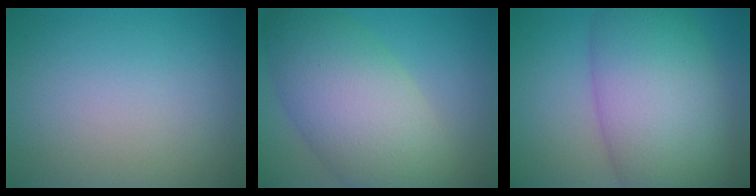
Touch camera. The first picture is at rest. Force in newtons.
{"total": 9.6, "press": 9.6, "slide": 0.7}
{"total": 10.8, "press": 10.8, "slide": 0.4}